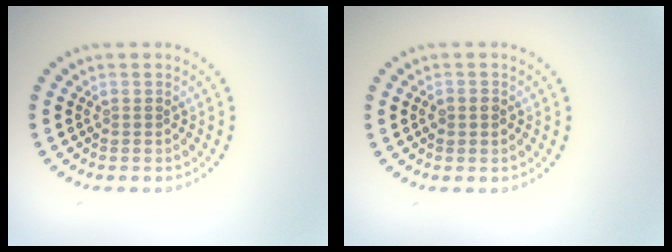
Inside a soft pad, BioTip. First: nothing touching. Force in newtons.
{"total": 1.1, "press": 1.1, "slide": 0.3}